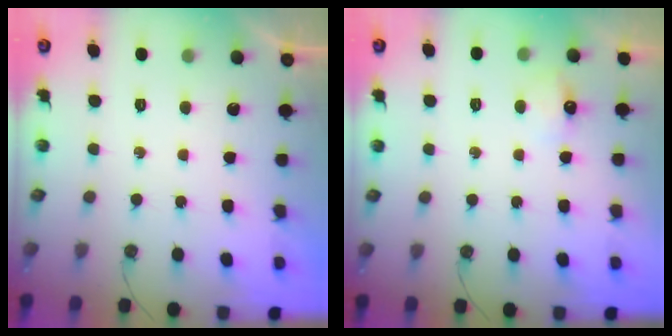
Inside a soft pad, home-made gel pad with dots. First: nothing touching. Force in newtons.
{"total": 5.5, "press": 5.4, "slide": 0.8}